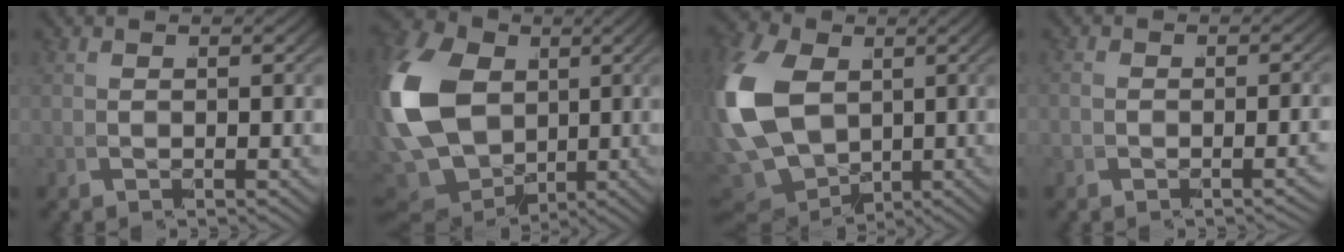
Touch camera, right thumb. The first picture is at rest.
{"total": 16.9, "force": [0.9, 13.0, 10.8], "torque": [-0.290, -0.052, 0.036]}
{"total": 14.5, "force": [0.7, 11.2, 9.1], "torque": [-0.245, -0.048, 0.034]}
{"total": 1.3, "force": [-0.9, 0.8, 0.6], "torque": [-0.014, -0.004, -0.015]}